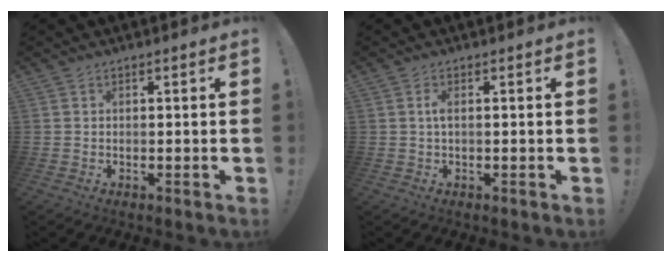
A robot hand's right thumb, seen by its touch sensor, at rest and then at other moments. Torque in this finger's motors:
{"motor_torque": [0.09, -0.06, 0.48, -0.48, 0.23]}